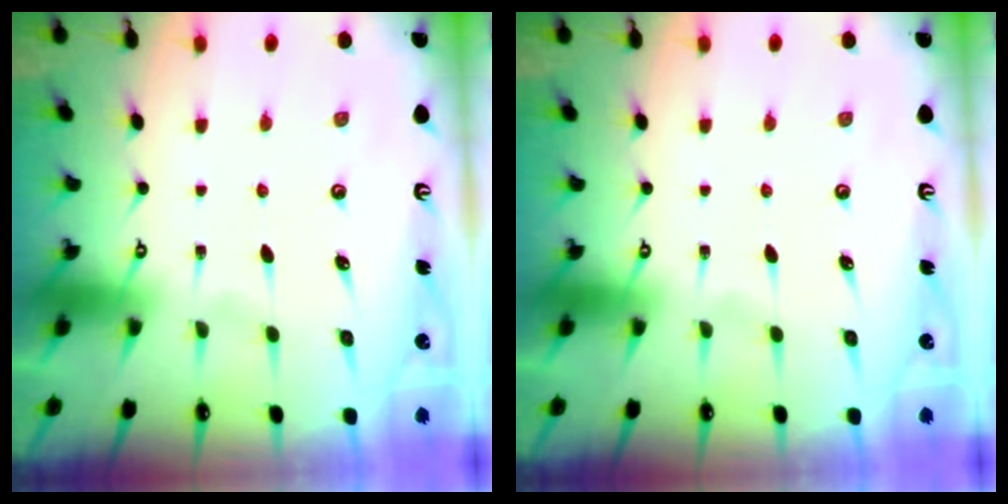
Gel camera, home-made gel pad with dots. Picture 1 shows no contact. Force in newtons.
{"total": 0.0}